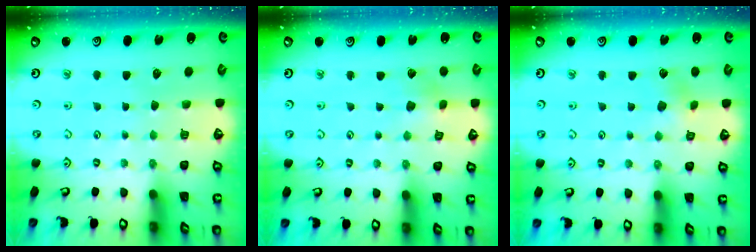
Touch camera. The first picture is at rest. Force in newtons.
{"total": 3.0, "press": 3.0, "slide": 0.4}
{"total": 2.9, "press": 2.9, "slide": 0.4}